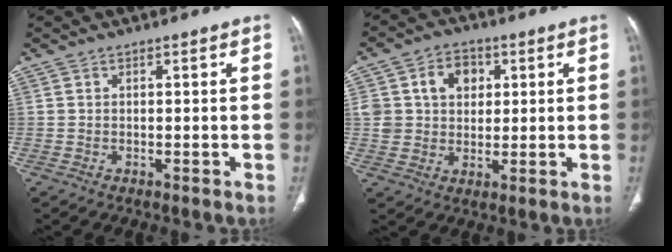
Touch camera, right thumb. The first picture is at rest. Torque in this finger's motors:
{"motor_torque": [0.27, 0.23, 0.45, 0.84, 0.10]}